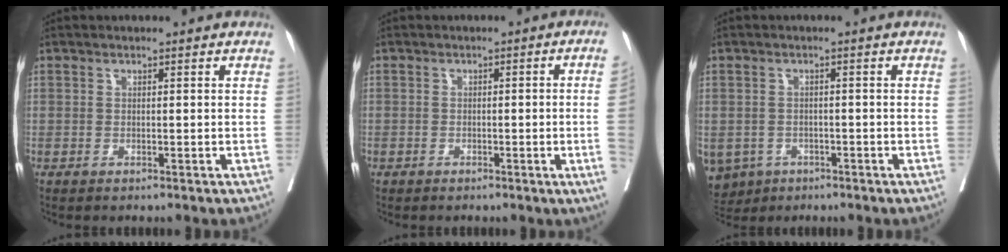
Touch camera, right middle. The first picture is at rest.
{"total": 4.6, "force": [-1.0, -1.2, 4.4], "torque": [-0.050, -0.003, -0.012]}
{"total": 8.4, "force": [-4.5, 6.6, 2.4], "torque": [-0.069, -0.002, -0.062]}